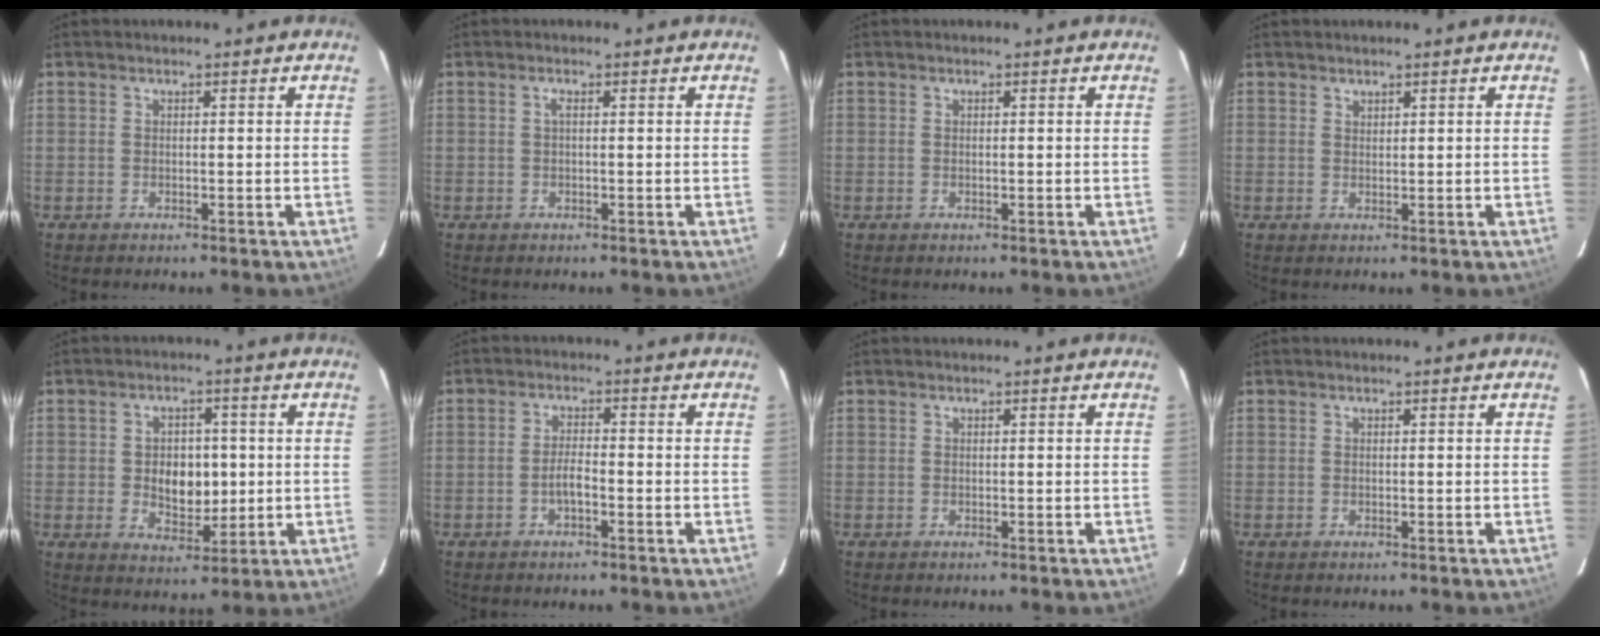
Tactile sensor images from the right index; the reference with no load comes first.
{"total": 0.7, "force": [0.1, 0.0, 0.7], "torque": [-0.014, 0.004, -0.001]}
{"total": 0.0}
{"total": 0.8, "force": [0.8, 0.3, 0.1], "torque": [-0.001, 0.002, 0.016]}
{"total": 7.5, "force": [0.0, 5.2, 5.4], "torque": [-0.095, 0.004, 0.009]}
{"total": 2.8, "force": [-1.3, 0.7, 2.4], "torque": [-0.048, 0.003, -0.024]}
{"total": 0.0}
{"total": 0.0}